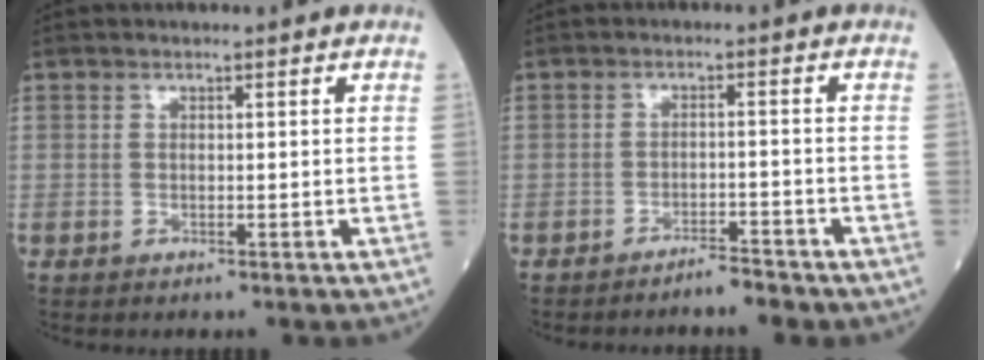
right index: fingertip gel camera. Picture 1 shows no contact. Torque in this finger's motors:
{"motor_torque": [-0.07, -0.16, 0.02, 0.00]}